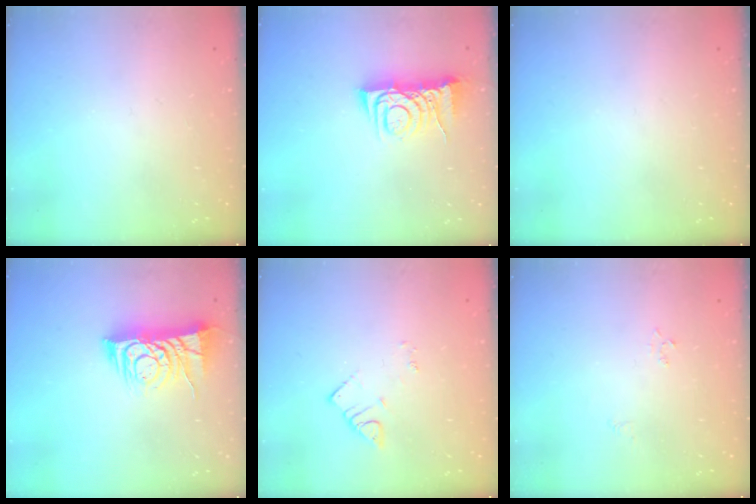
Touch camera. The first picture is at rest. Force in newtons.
{"total": 7.0, "press": 6.9, "slide": 1.0}
{"total": 0.0}
{"total": 9.4, "press": 9.4, "slide": 1.0}
{"total": 2.5, "press": 2.5, "slide": 0.3}
{"total": 2.3, "press": 2.3, "slide": 0.2}